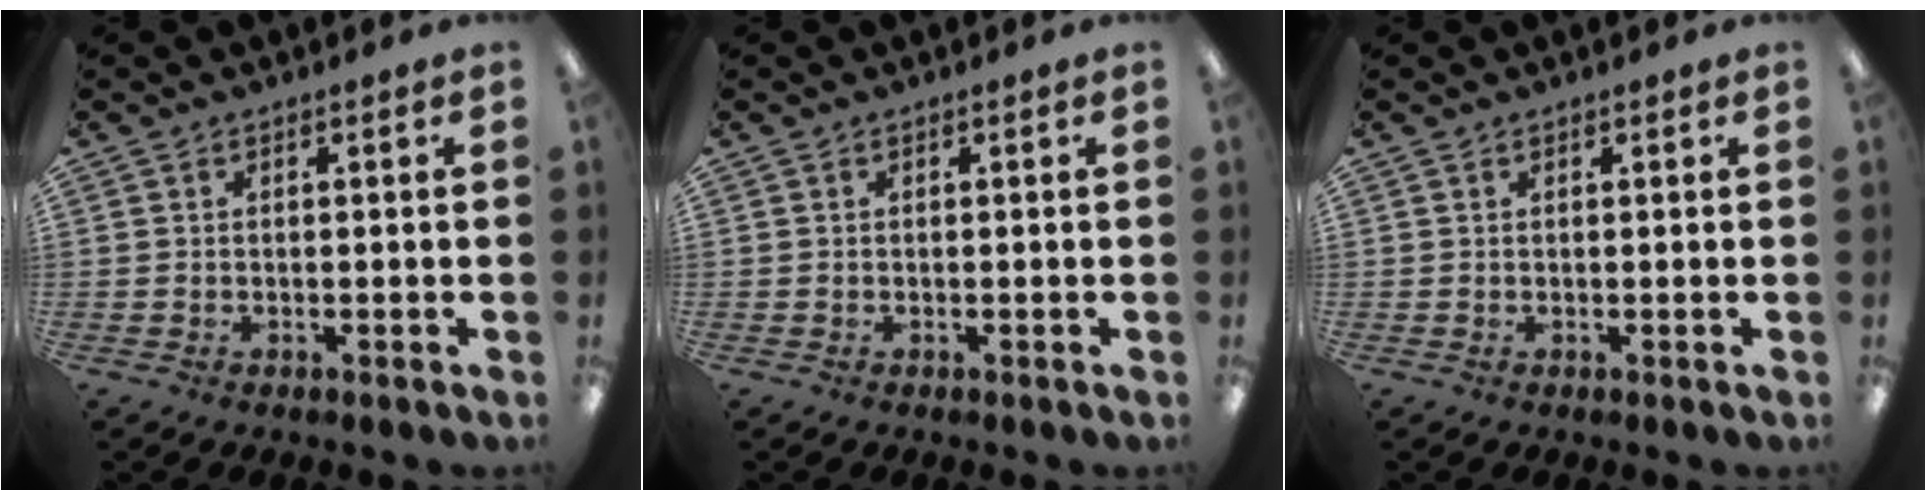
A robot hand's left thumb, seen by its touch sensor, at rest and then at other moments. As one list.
[{"total": 0.0}, {"total": 0.0}]